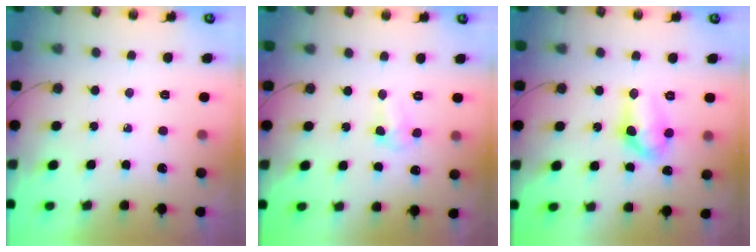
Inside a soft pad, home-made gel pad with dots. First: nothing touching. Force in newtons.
{"total": 3.6, "press": 3.6, "slide": 0.6}
{"total": 10.6, "press": 10.6, "slide": 0.9}